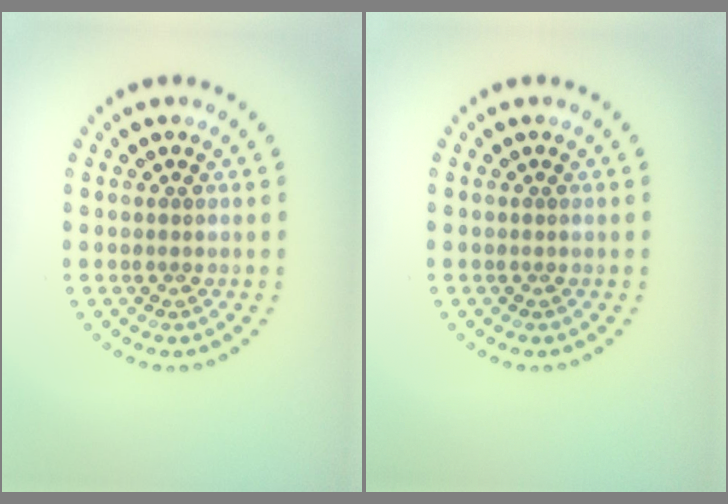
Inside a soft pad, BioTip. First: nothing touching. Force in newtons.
{"total": 0.0}